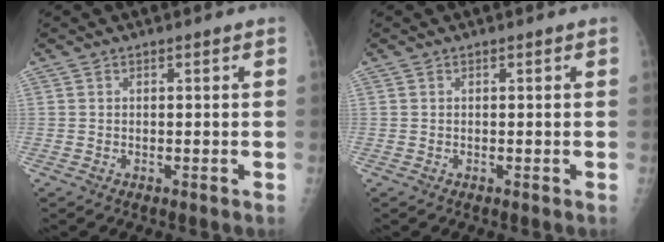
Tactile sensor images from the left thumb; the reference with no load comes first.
{"total": 0.0}